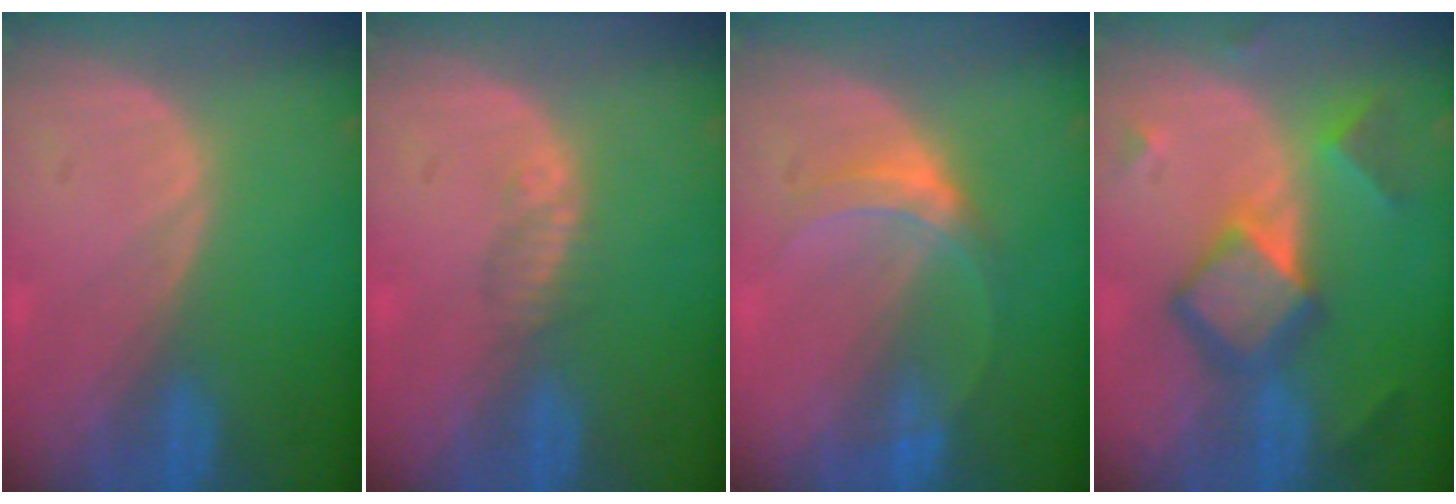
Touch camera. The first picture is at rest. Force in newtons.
{"total": 1.5, "press": 1.3, "slide": 0.9}
{"total": 4.5, "press": 4.1, "slide": 1.8}
{"total": 7.9, "press": 7.9, "slide": 0.4}